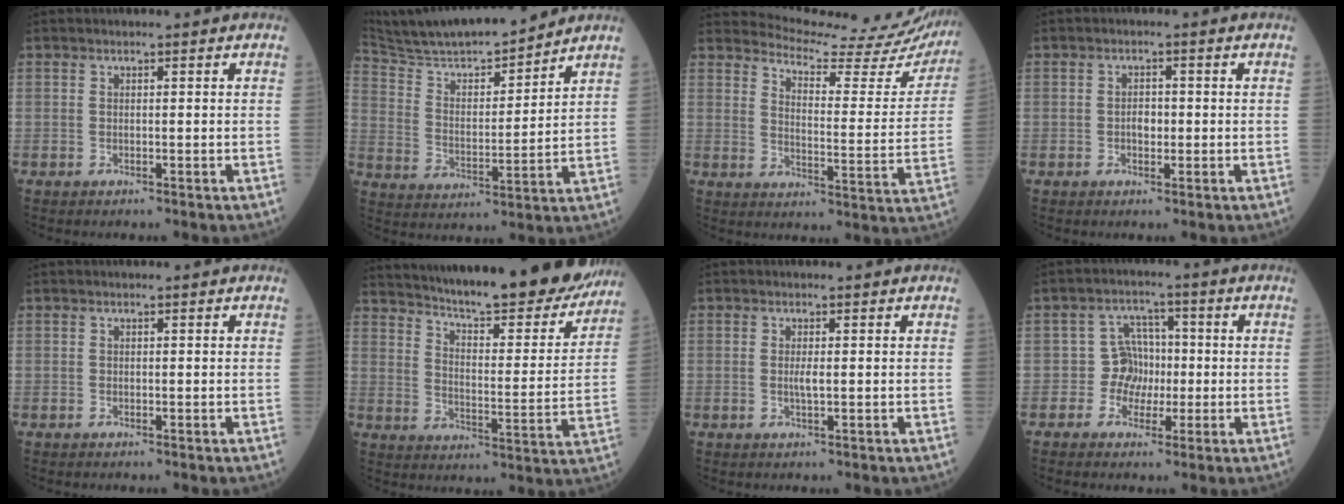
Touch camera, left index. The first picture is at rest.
{"total": 16.9, "force": [15.4, 1.6, 6.6], "torque": [-0.122, 0.001, 0.265]}
{"total": 19.1, "force": [18.6, 1.5, 3.9], "torque": [-0.061, -0.093, 0.214]}
{"total": 2.0, "force": [-0.5, 1.2, 1.5], "torque": [-0.022, 0.003, -0.008]}
{"total": 0.0}
{"total": 20.5, "force": [18.4, 3.0, 8.5], "torque": [-0.099, -0.050, 0.227]}
{"total": 1.5, "force": [-0.1, 0.2, 1.4], "torque": [-0.031, -0.002, -0.003]}
{"total": 4.9, "force": [-0.9, 4.5, 1.6], "torque": [-0.020, 0.014, -0.022]}